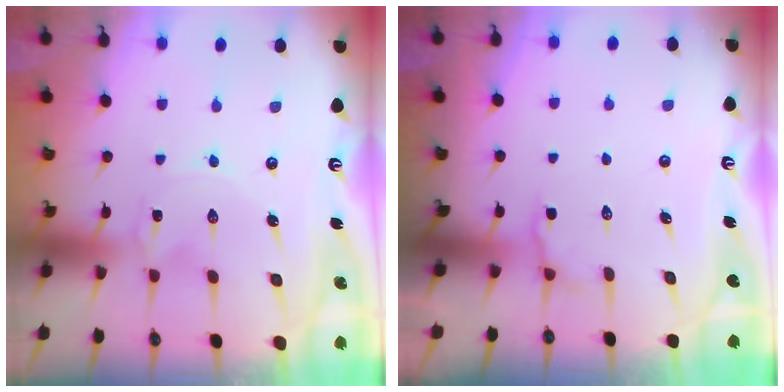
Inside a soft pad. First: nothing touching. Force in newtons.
{"total": 4.8, "press": 4.5, "slide": 1.7}